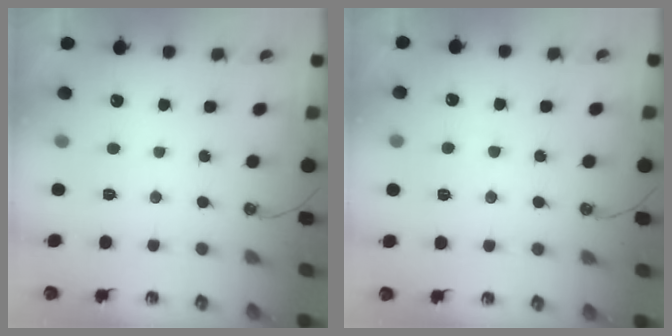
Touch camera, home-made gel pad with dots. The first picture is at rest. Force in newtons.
{"total": 1.0, "press": 0.9, "slide": 0.4}